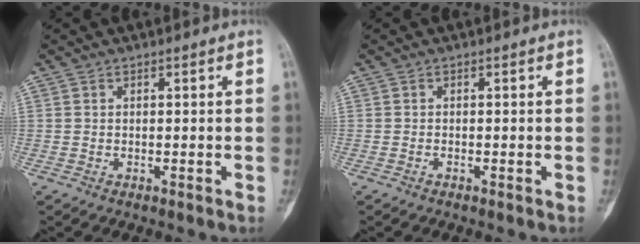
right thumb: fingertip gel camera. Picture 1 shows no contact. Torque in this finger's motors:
{"motor_torque": [-0.38, 0.45, 0.03, 0.00, -0.02]}